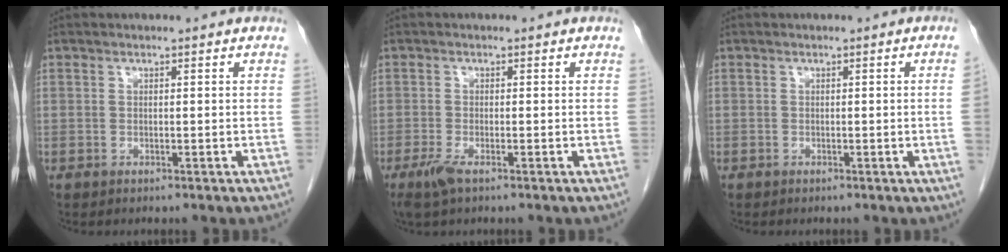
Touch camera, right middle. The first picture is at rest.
{"total": 2.6, "force": [-1.6, 0.5, 2.0], "torque": [-0.046, -0.006, -0.032]}
{"total": 1.4, "force": [-0.2, -0.6, 1.2], "torque": [-0.006, -0.001, -0.002]}